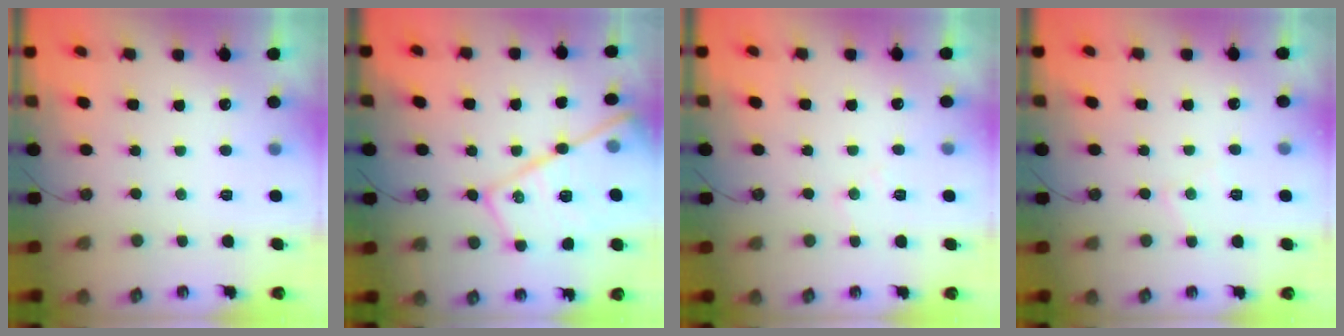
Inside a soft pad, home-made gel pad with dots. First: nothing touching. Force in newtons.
{"total": 21.7, "press": 21.7, "slide": 1.2}
{"total": 6.9, "press": 6.8, "slide": 1.0}
{"total": 4.9, "press": 4.8, "slide": 0.7}